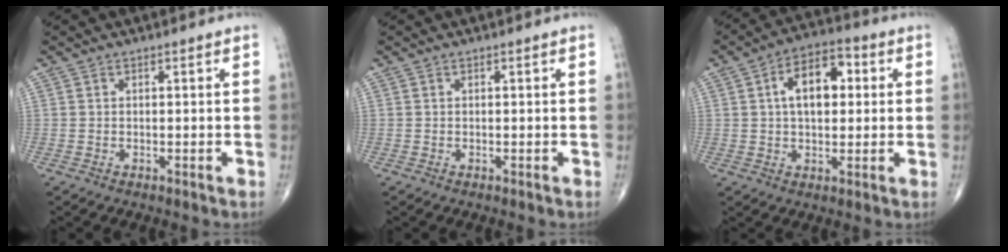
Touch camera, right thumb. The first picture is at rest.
{"total": 0.0}
{"total": 11.0, "force": [2.1, 6.3, 8.8], "torque": [-0.124, 0.019, 0.027]}